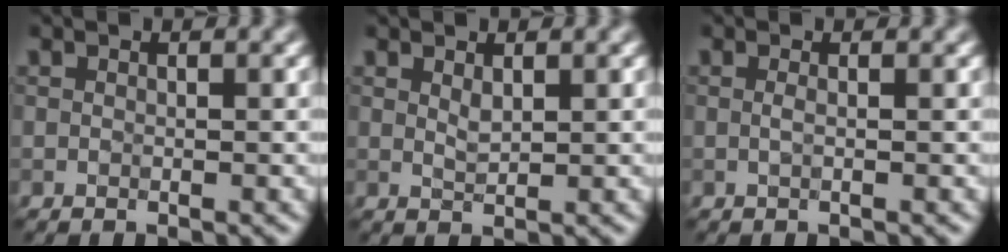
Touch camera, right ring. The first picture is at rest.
{"total": 1.0, "force": [0.7, 0.2, 0.6], "torque": [-0.016, 0.000, 0.018]}
{"total": 0.8, "force": [0.1, 0.2, 0.8], "torque": [-0.014, 0.000, -0.001]}